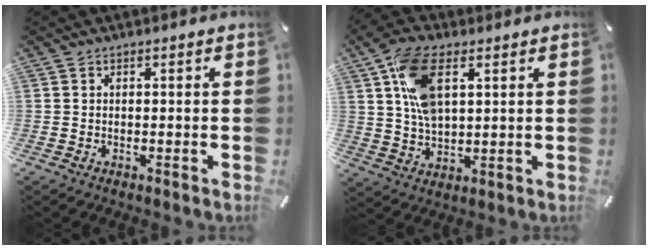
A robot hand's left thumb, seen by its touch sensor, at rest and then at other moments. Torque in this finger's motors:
{"motor_torque": [2.39, 2.46, 1.42, -1.35, 0.59]}